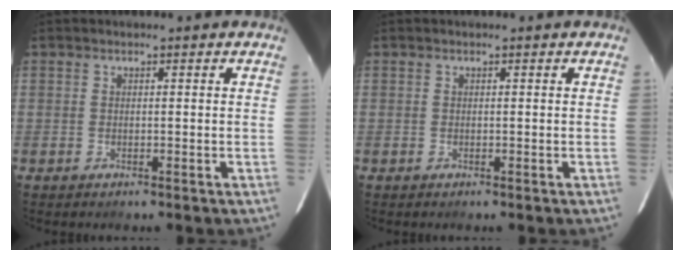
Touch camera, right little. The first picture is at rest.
{"total": 0.0}